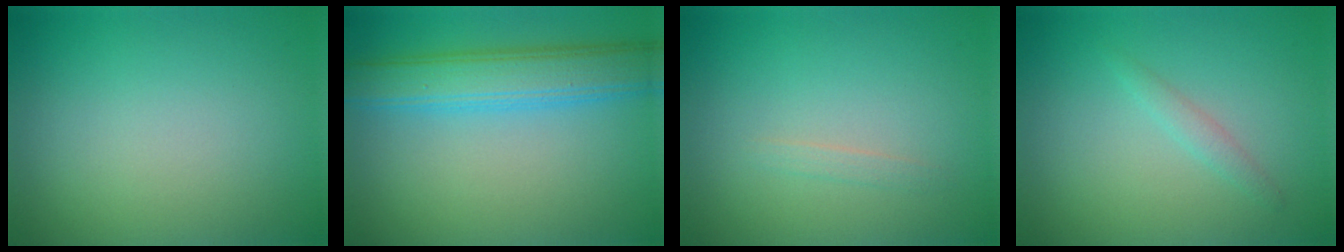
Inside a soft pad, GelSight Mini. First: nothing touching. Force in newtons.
{"total": 5.6, "press": 5.6, "slide": 0.2}
{"total": 0.6, "press": 0.6, "slide": 0.1}
{"total": 1.1, "press": 1.1, "slide": 0.1}